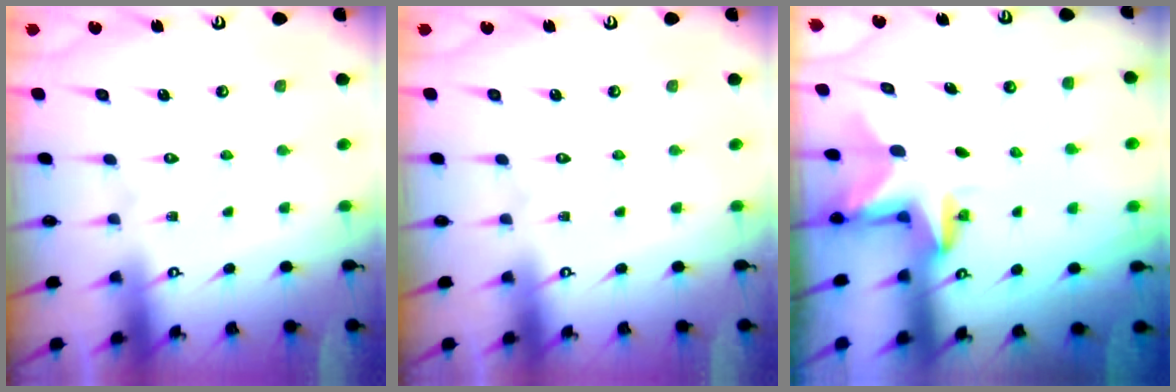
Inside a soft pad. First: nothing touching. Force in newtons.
{"total": 0.0}
{"total": 2.8, "press": 2.8, "slide": 0.2}